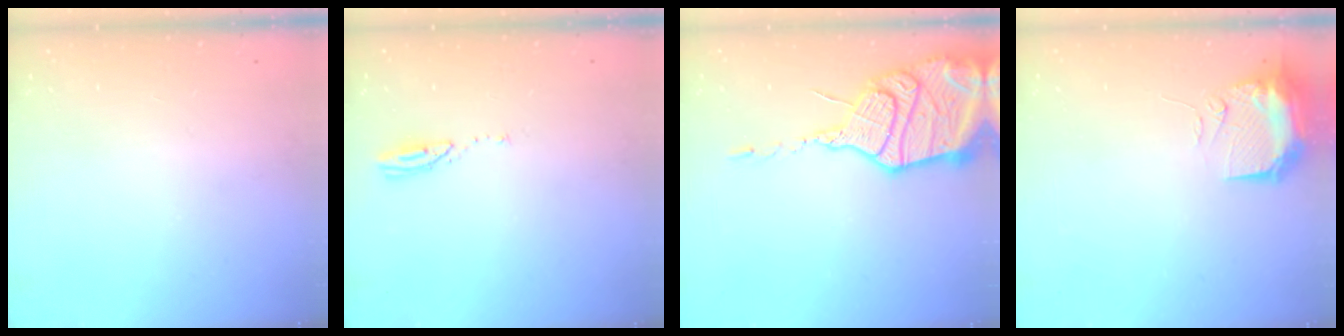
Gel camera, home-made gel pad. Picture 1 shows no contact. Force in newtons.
{"total": 2.9, "press": 2.9, "slide": 0.3}
{"total": 21.6, "press": 21.5, "slide": 2.1}
{"total": 10.2, "press": 10.1, "slide": 1.7}